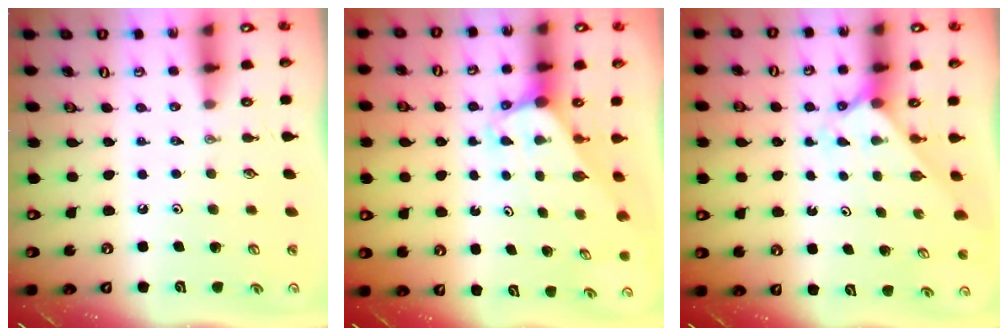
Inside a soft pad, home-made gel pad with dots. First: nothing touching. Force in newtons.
{"total": 3.0, "press": 3.0, "slide": 0.1}
{"total": 2.1, "press": 2.1, "slide": 0.2}